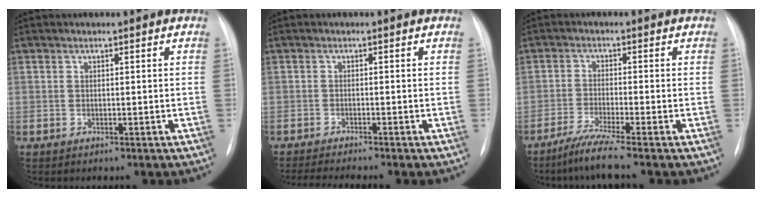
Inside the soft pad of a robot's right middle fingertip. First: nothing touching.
{"total": 5.5, "force": [-4.8, -0.8, 2.6], "torque": [-0.037, -0.015, -0.077]}
{"total": 5.1, "force": [-3.9, -1.4, 3.0], "torque": [-0.061, -0.023, -0.078]}